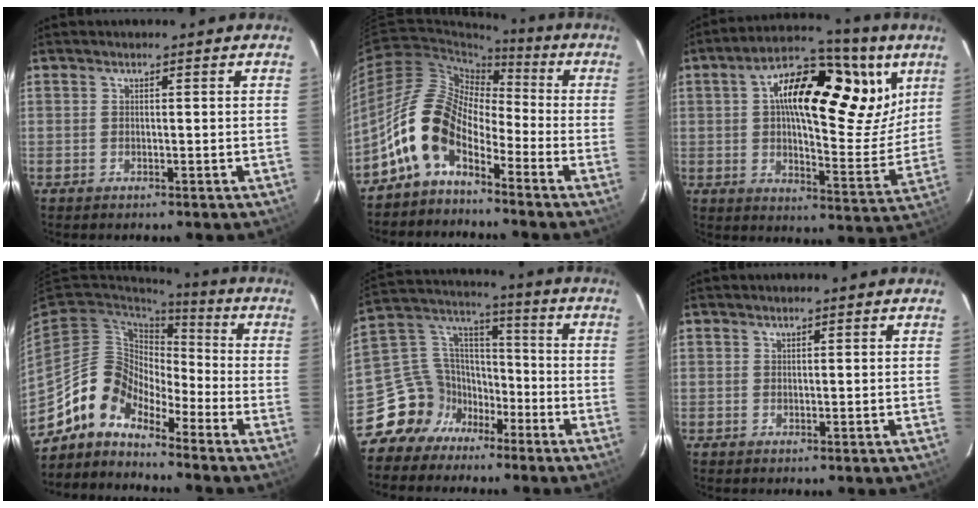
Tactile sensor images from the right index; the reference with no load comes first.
{"total": 12.0, "force": [-6.3, 6.6, 7.9], "torque": [-0.145, 0.014, -0.134]}
{"total": 21.8, "force": [8.3, 9.4, 17.8], "torque": [-0.264, 0.014, 0.118]}
{"total": 10.3, "force": [-8.0, 5.7, 3.2], "torque": [-0.061, 0.035, -0.169]}
{"total": 11.4, "force": [-7.4, 8.5, 2.0], "torque": [-0.052, 0.061, -0.135]}
{"total": 0.7, "force": [0.4, 0.5, 0.0], "torque": [0.002, 0.003, 0.006]}